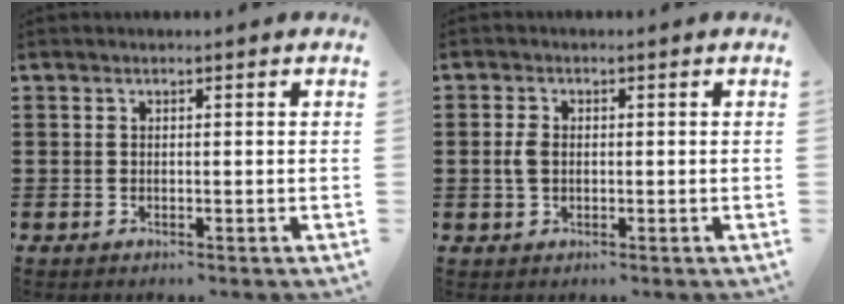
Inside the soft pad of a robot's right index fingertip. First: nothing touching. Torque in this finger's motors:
{"motor_torque": [0.00, 2.14, 0.21, 0.06]}